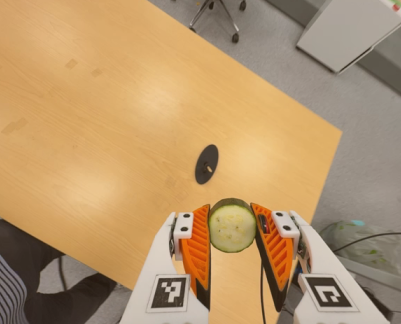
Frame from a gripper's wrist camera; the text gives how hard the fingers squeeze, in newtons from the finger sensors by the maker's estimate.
{"total": 10.5, "left": 10.1, "right": 10.8}